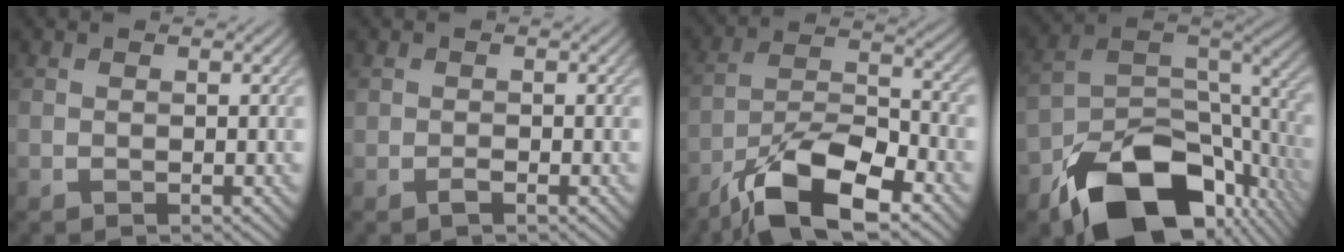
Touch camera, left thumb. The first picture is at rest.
{"total": 0.8, "force": [-0.5, 0.5, 0.5], "torque": [-0.008, 0.000, -0.009]}
{"total": 13.0, "force": [-8.5, 4.3, 8.8], "torque": [-0.162, -0.001, -0.170]}
{"total": 17.2, "force": [-10.3, 9.8, 9.8], "torque": [-0.181, -0.045, -0.156]}